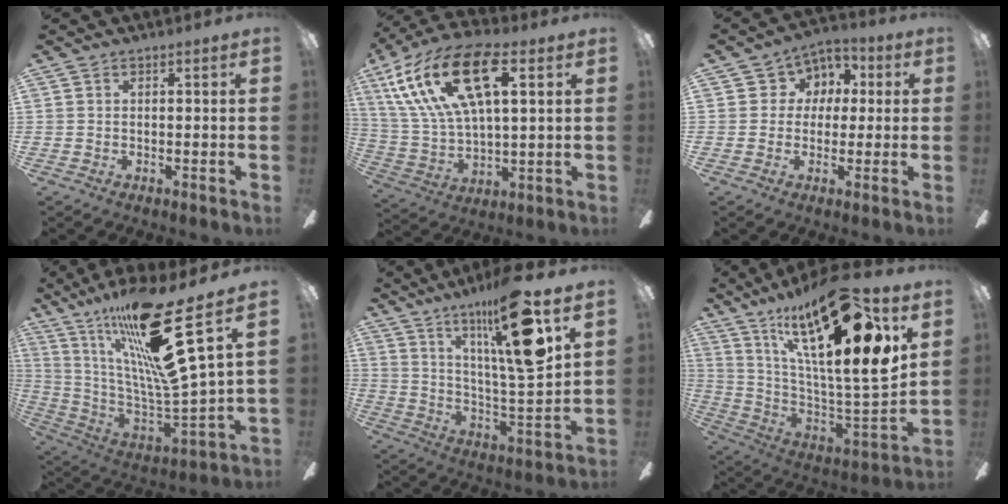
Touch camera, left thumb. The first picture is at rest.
{"total": 22.1, "force": [9.9, 10.3, 16.9], "torque": [-0.352, -0.018, 0.166]}
{"total": 5.8, "force": [0.7, 5.7, 1.2], "torque": [-0.019, 0.005, 0.009]}
{"total": 27.5, "force": [16.8, 4.6, 21.3], "torque": [-0.392, -0.099, 0.263]}
{"total": 21.3, "force": [12.6, 3.3, 16.8], "torque": [-0.285, -0.054, 0.186]}
{"total": 26.6, "force": [14.7, 5.7, 21.5], "torque": [-0.373, -0.091, 0.234]}